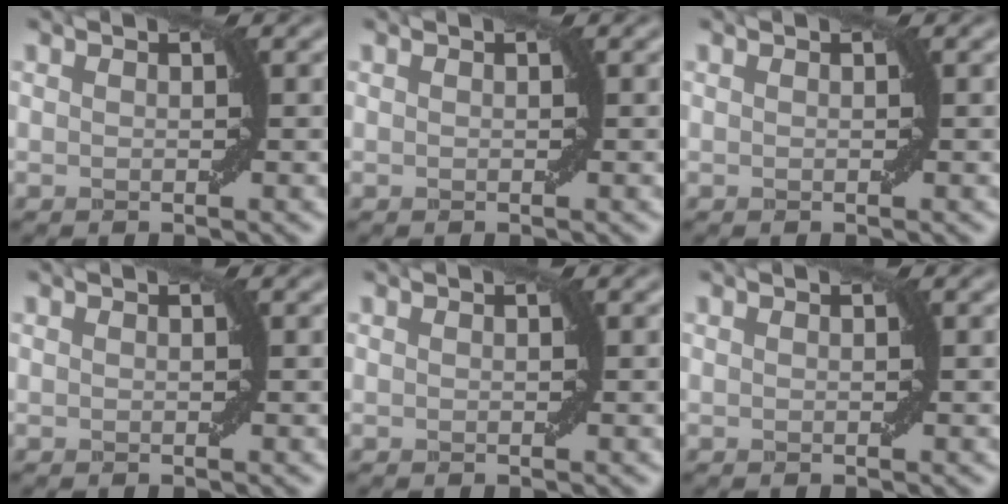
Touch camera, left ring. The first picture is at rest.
{"total": 0.0}
{"total": 0.0}
{"total": 0.0}
{"total": 0.0}
{"total": 0.0}